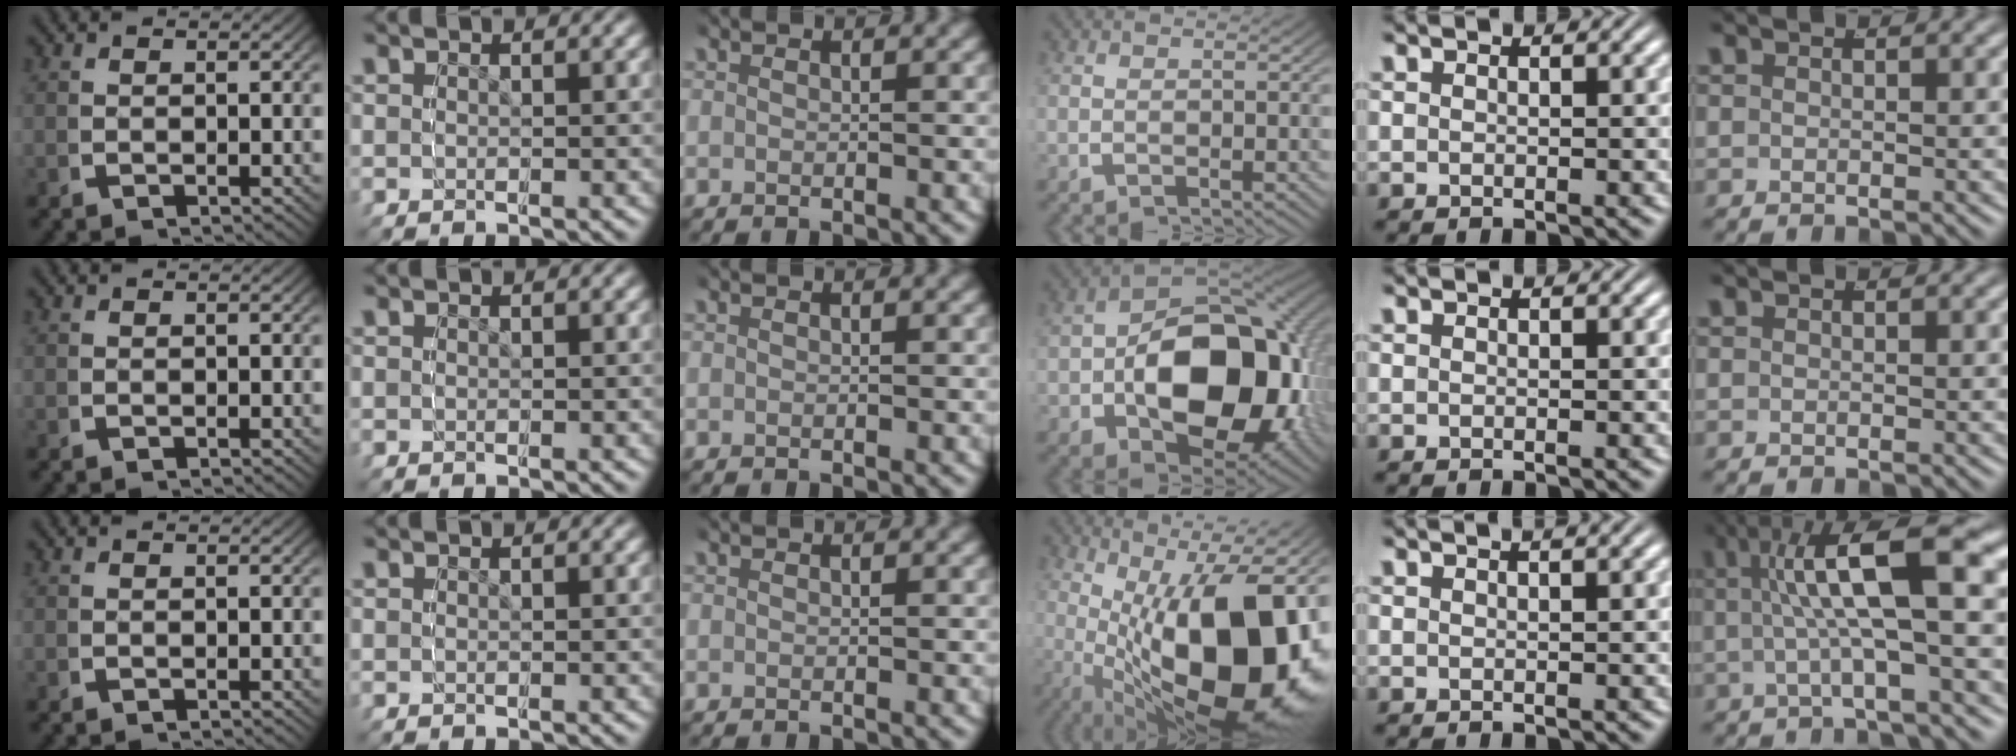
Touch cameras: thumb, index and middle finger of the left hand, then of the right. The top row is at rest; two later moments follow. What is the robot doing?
{"motion": "grasp_and_lifting", "object": "bottle"}